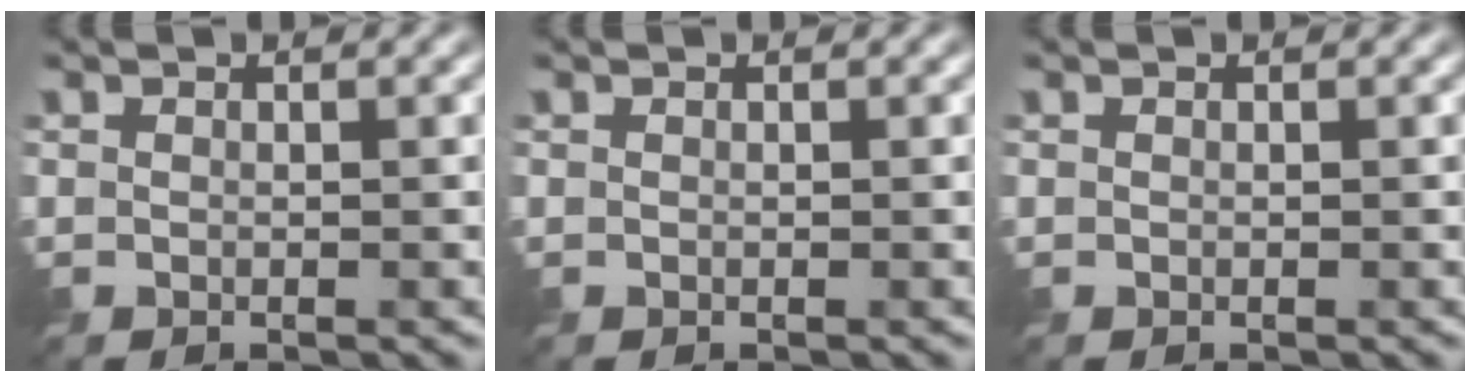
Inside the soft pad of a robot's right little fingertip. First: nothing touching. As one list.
[{"total": 0.0}, {"total": 0.0}]